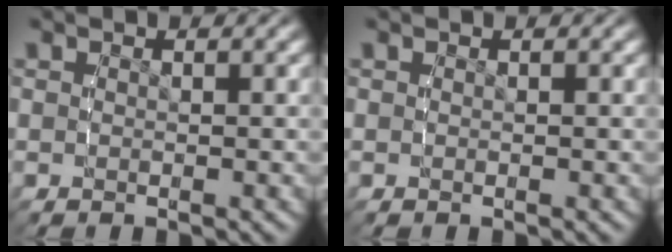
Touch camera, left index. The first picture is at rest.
{"total": 0.0}